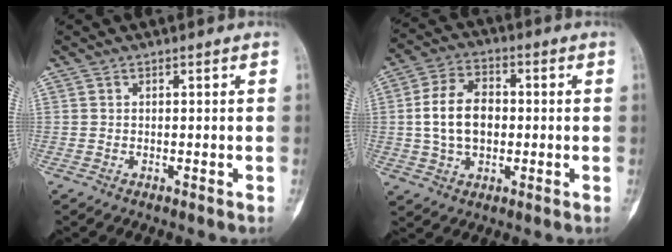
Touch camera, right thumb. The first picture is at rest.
{"total": 11.1, "force": [0.1, 7.5, 8.2], "torque": [-0.138, 0.016, 0.000]}